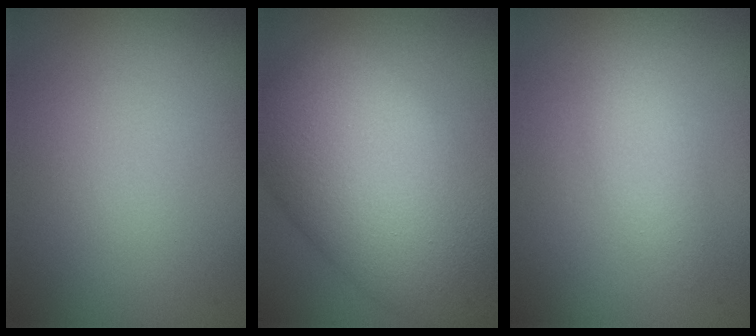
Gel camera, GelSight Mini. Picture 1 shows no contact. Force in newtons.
{"total": 13.5, "press": 13.5, "slide": 0.7}
{"total": 2.1, "press": 2.1, "slide": 0.1}